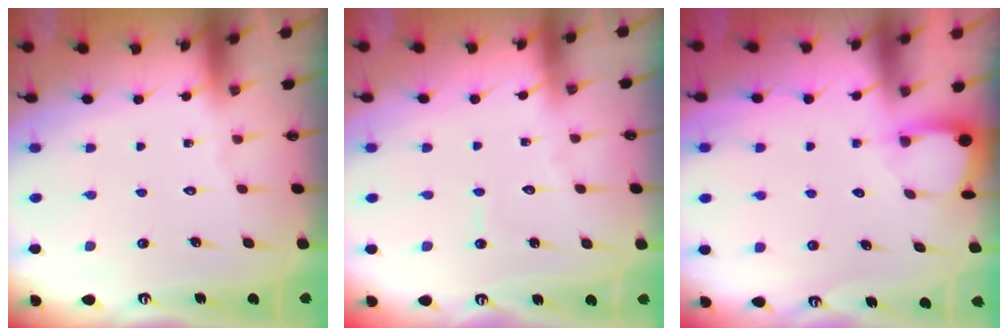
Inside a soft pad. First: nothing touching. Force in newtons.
{"total": 2.8, "press": 2.8, "slide": 0.3}
{"total": 2.8, "press": 2.8, "slide": 0.3}